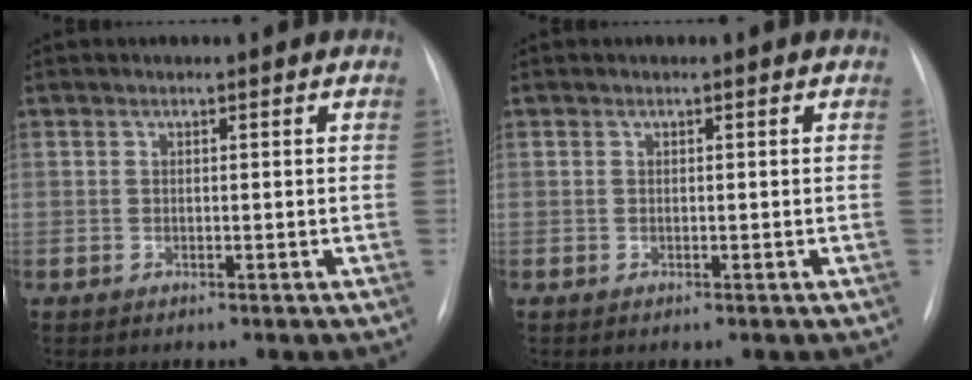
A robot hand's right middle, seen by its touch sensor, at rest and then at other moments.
{"total": 0.0}